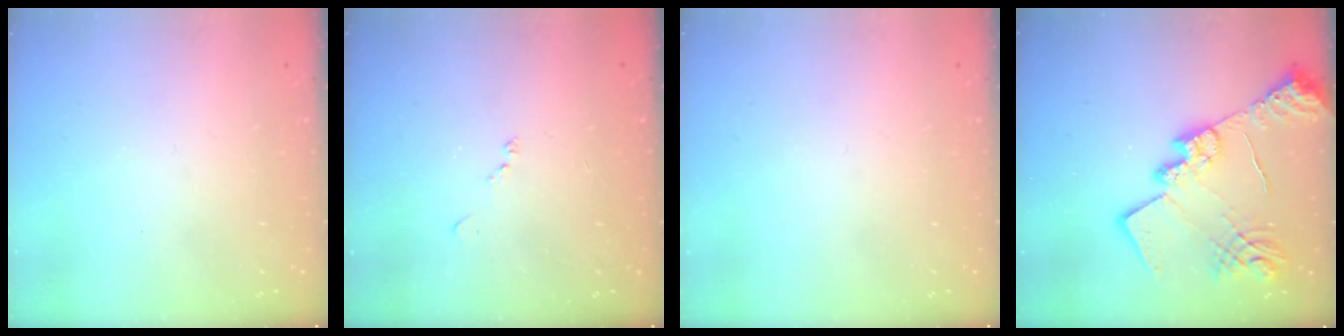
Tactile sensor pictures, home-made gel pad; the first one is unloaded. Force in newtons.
{"total": 8.4, "press": 8.3, "slide": 0.9}
{"total": 0.0}
{"total": 19.4, "press": 19.4, "slide": 1.9}